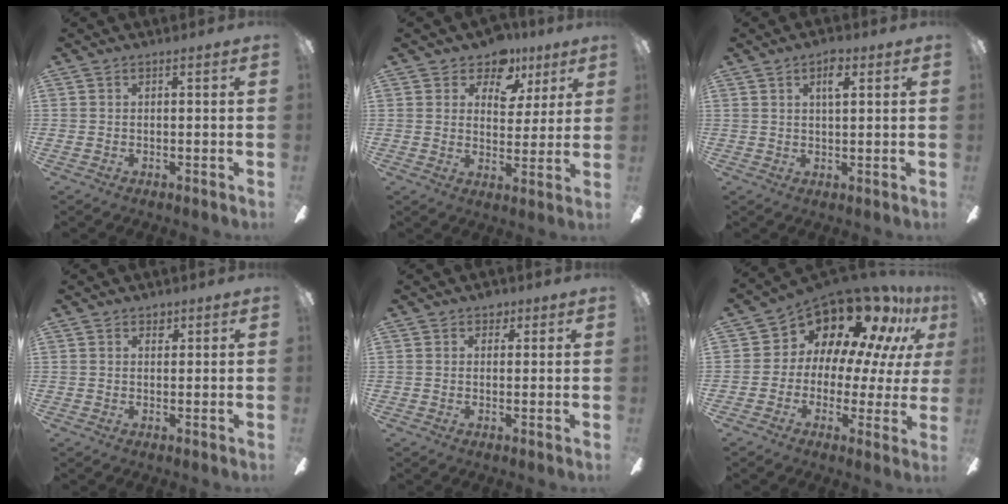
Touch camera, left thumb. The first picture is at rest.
{"total": 9.6, "force": [6.5, 6.0, 3.6], "torque": [-0.045, -0.041, 0.117]}
{"total": 4.4, "force": [2.3, 1.8, 3.3], "torque": [-0.049, -0.002, 0.034]}
{"total": 1.7, "force": [1.1, 1.2, 0.6], "torque": [0.002, -0.003, 0.018]}
{"total": 2.6, "force": [1.7, 1.8, 0.8], "torque": [0.005, -0.005, 0.026]}
{"total": 17.2, "force": [12.8, 8.5, 7.8], "torque": [-0.128, -0.106, 0.228]}